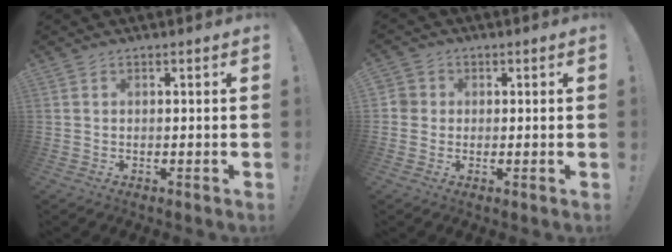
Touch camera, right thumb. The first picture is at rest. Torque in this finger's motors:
{"motor_torque": [-0.11, -0.05, 0.12, -0.07, 0.02]}